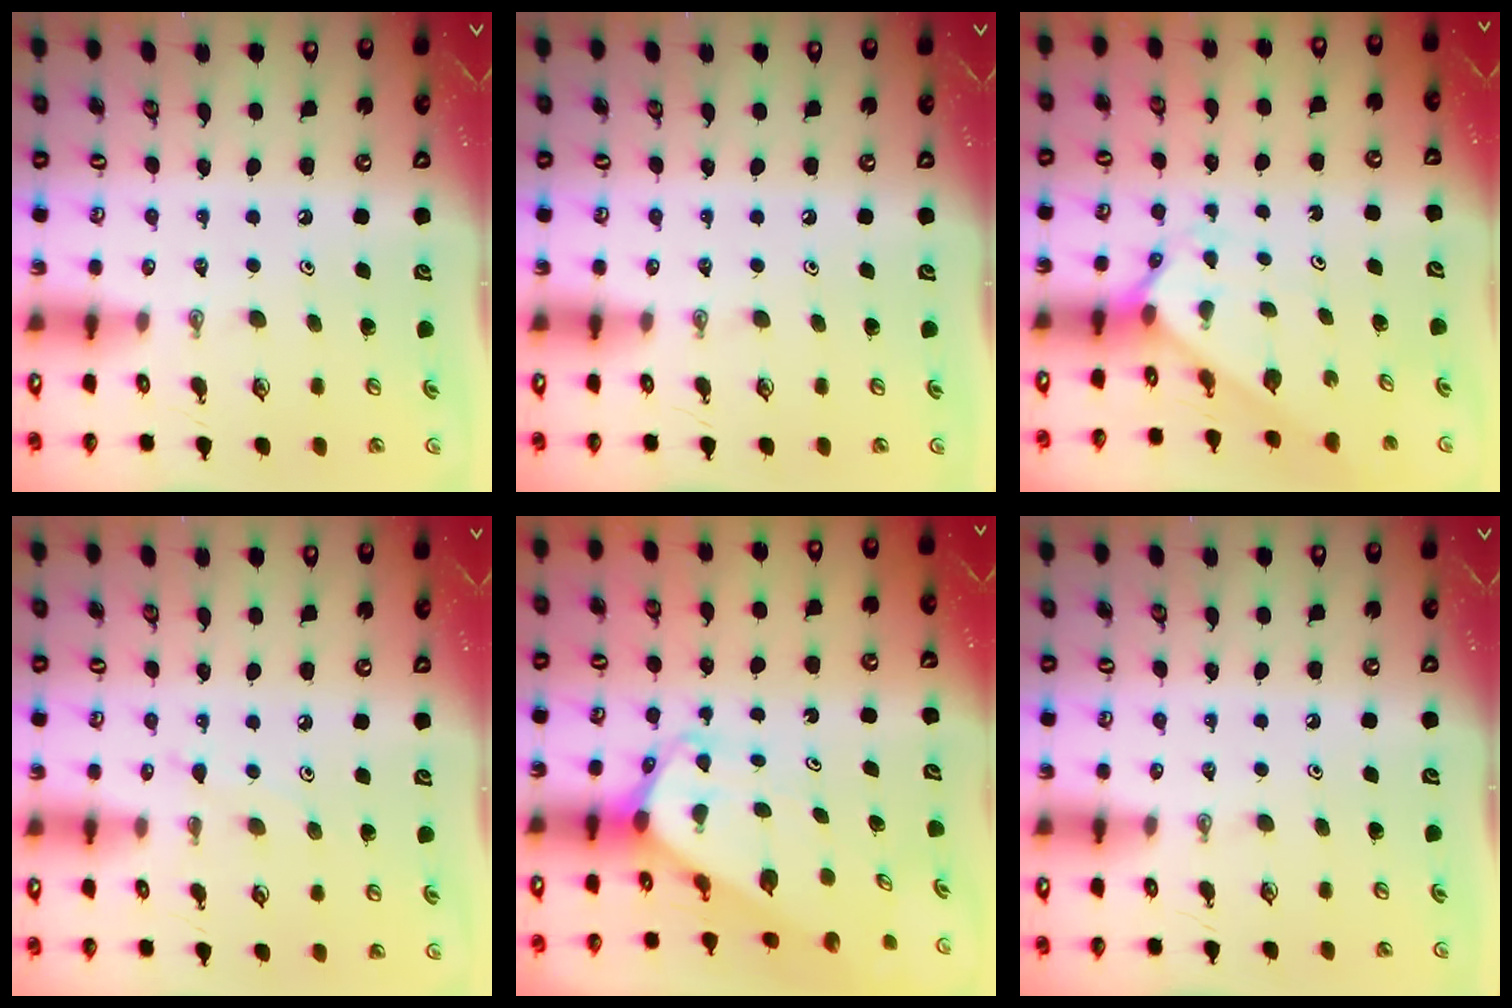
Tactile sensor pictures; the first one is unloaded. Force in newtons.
{"total": 0.0}
{"total": 2.5, "press": 2.5, "slide": 0.2}
{"total": 3.5, "press": 3.5, "slide": 0.4}
{"total": 2.5, "press": 2.5, "slide": 0.1}
{"total": 0.0}